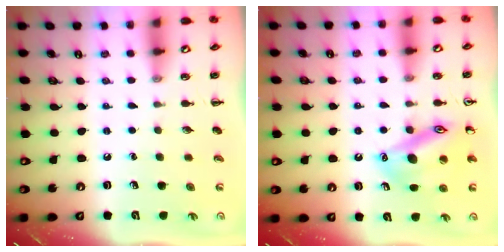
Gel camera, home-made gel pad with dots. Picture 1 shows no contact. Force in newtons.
{"total": 16.8, "press": 16.7, "slide": 1.8}